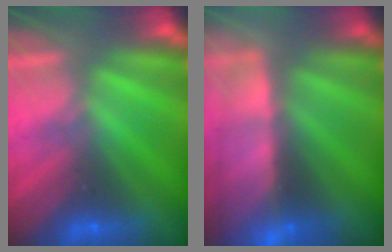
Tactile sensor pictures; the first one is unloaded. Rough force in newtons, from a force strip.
{"total": 9.1}